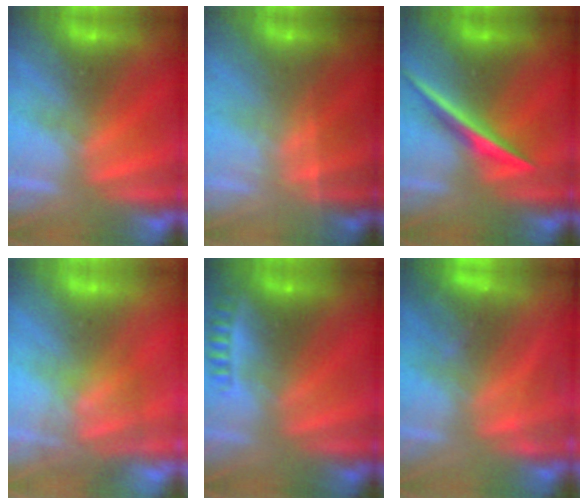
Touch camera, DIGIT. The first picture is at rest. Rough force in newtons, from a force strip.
{"total": 1.7}
{"total": 1.9}
{"total": 3.7}
{"total": 2.4}
{"total": 4.8}